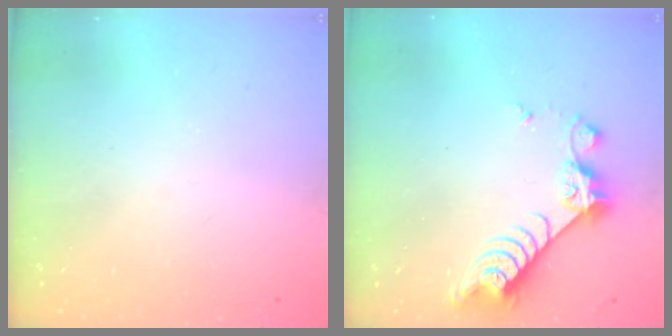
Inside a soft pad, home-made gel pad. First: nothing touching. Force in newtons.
{"total": 8.1, "press": 8.1, "slide": 0.7}